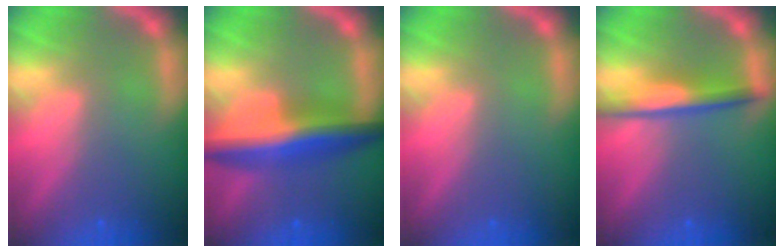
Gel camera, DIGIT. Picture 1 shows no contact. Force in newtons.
{"total": 7.4}
{"total": 0.0}
{"total": 4.0}